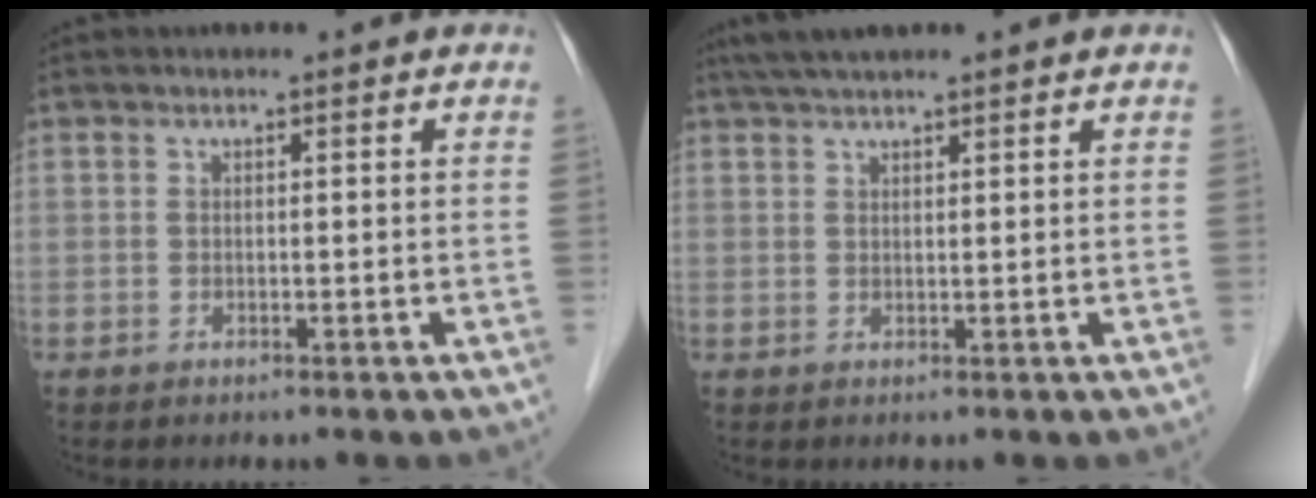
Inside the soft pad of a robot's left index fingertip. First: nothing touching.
{"total": 4.6, "force": [3.9, 0.1, 2.4], "torque": [-0.038, 0.033, 0.069]}